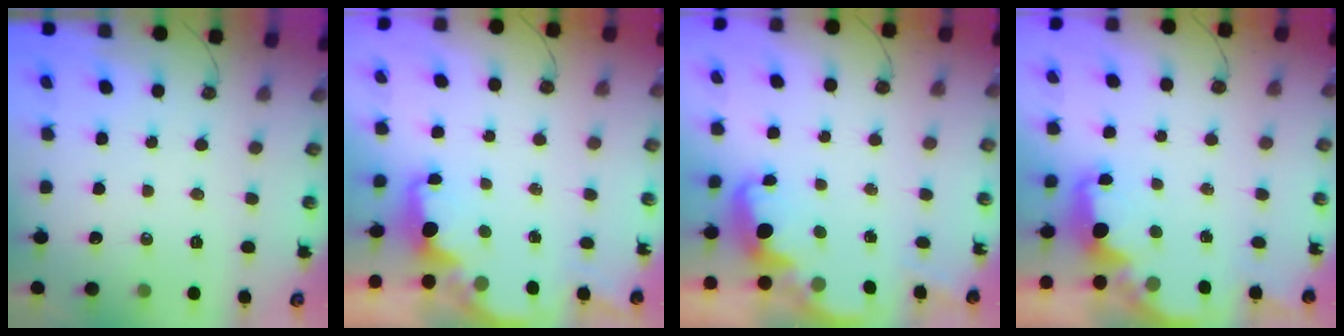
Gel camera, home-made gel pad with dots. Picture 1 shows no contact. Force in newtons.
{"total": 1.9, "press": 1.7, "slide": 0.7}
{"total": 2.8, "press": 2.7, "slide": 0.8}
{"total": 2.4, "press": 2.2, "slide": 0.7}